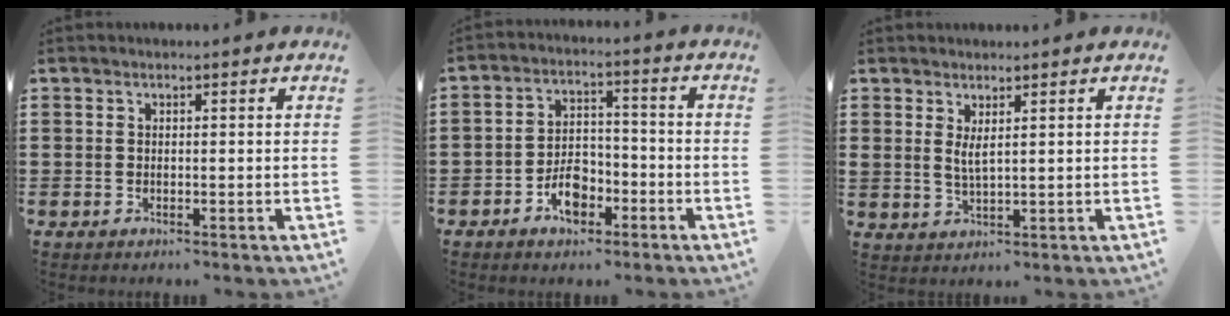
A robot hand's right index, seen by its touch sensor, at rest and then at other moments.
{"total": 5.7, "force": [-3.1, 3.4, 3.4], "torque": [-0.059, 0.004, -0.059]}
{"total": 2.4, "force": [1.4, 0.5, 1.9], "torque": [-0.040, 0.000, 0.026]}